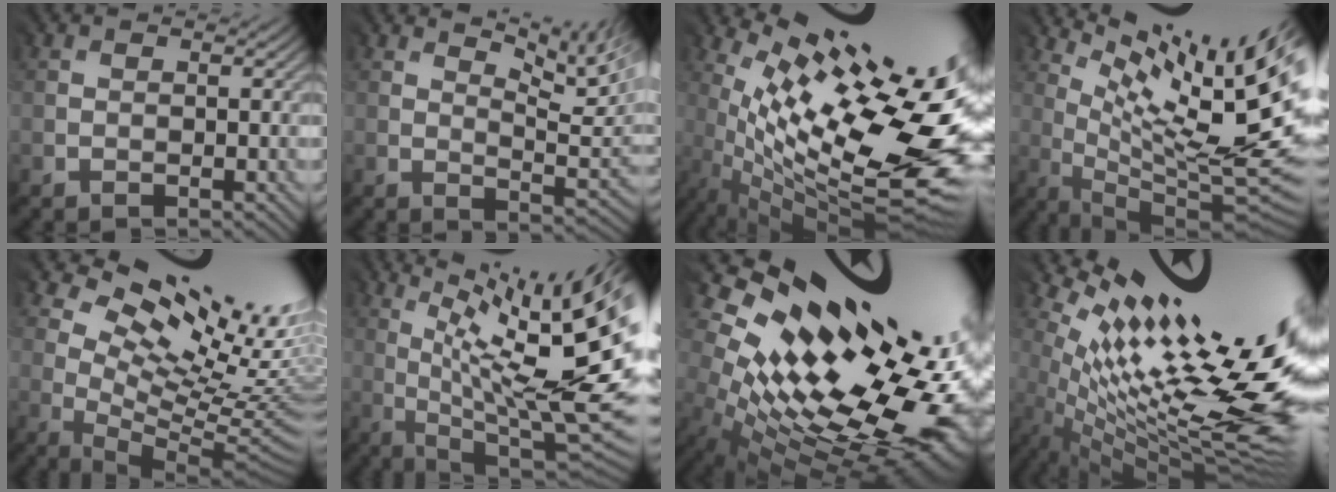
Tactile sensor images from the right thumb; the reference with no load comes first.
{"total": 10.2, "force": [5.0, 3.1, 8.4], "torque": [-0.135, 0.008, 0.082]}
{"total": 14.7, "force": [2.1, 3.9, 14.0], "torque": [-0.227, -0.006, 0.070]}
{"total": 14.5, "force": [6.7, 2.2, 12.7], "torque": [-0.198, -0.016, 0.143]}
{"total": 13.6, "force": [7.0, 5.5, 10.3], "torque": [-0.165, 0.008, 0.122]}
{"total": 16.7, "force": [2.8, 3.8, 16.0], "torque": [-0.223, 0.013, 0.072]}
{"total": 16.5, "force": [2.4, 7.5, 14.5], "torque": [-0.237, 0.003, 0.064]}
{"total": 16.0, "force": [3.4, 4.6, 14.9], "torque": [-0.239, 0.002, 0.081]}